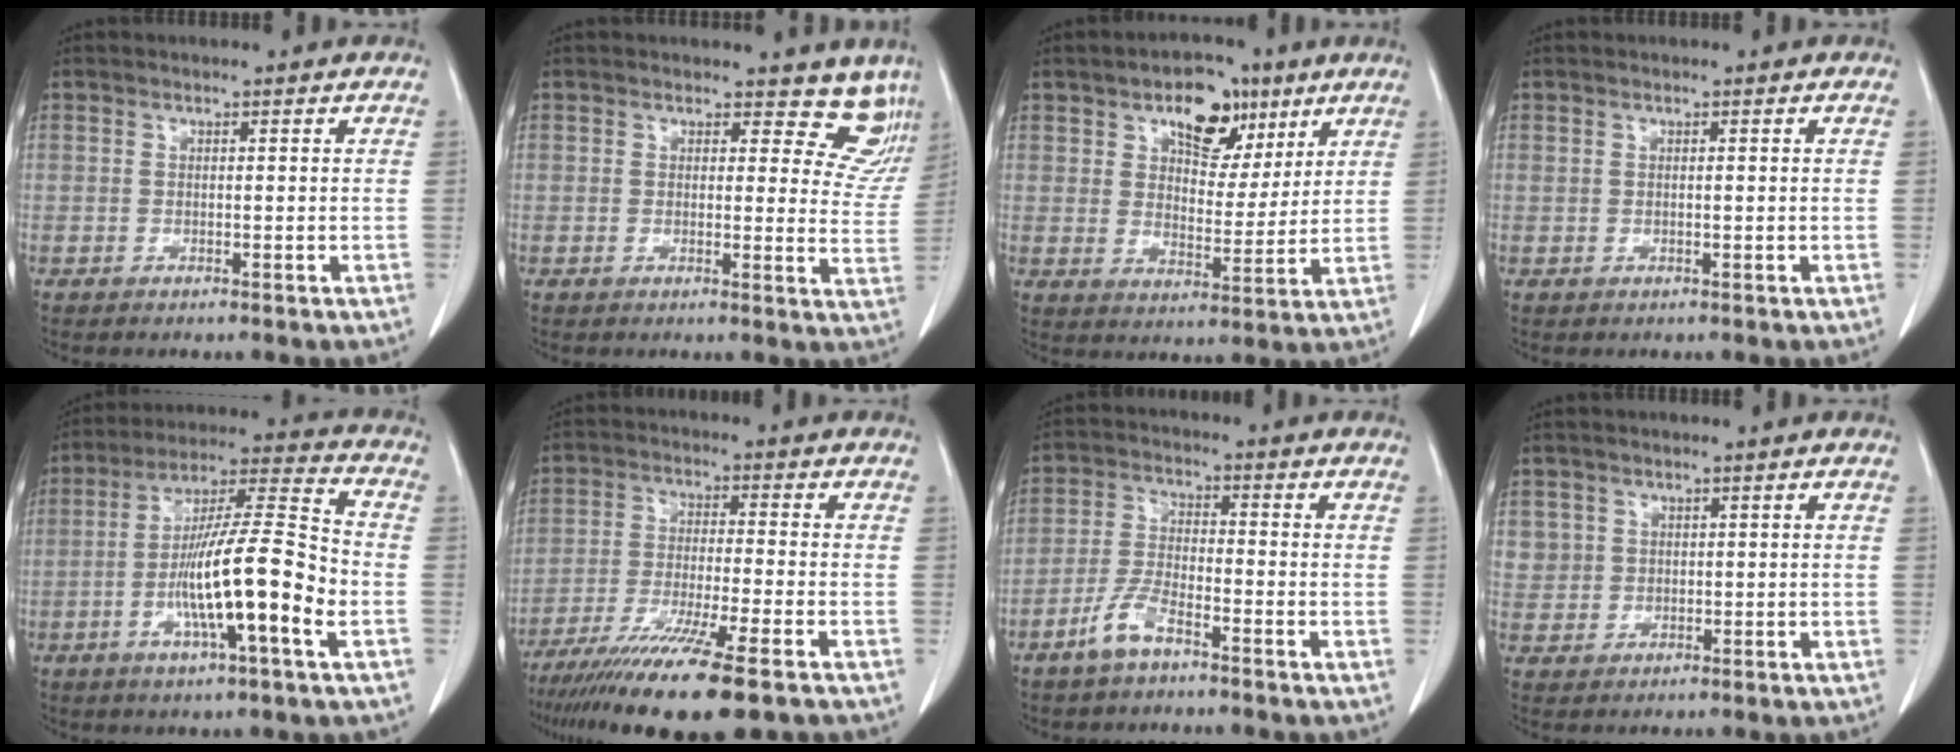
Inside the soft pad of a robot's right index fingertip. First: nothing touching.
{"total": 8.4, "force": [7.4, 4.0, 0.8], "torque": [0.039, -0.027, 0.047]}
{"total": 10.1, "force": [5.6, 5.8, 6.1], "torque": [-0.087, 0.013, 0.090]}
{"total": 0.0}
{"total": 16.1, "force": [-4.2, 0.6, 15.5], "torque": [-0.269, 0.001, -0.078]}
{"total": 14.6, "force": [-10.3, 0.2, 10.4], "torque": [-0.188, -0.045, -0.174]}
{"total": 5.5, "force": [-3.8, 1.4, 3.7], "torque": [-0.086, -0.001, -0.079]}
{"total": 3.2, "force": [1.2, 3.0, 0.1], "torque": [0.014, 0.001, 0.023]}